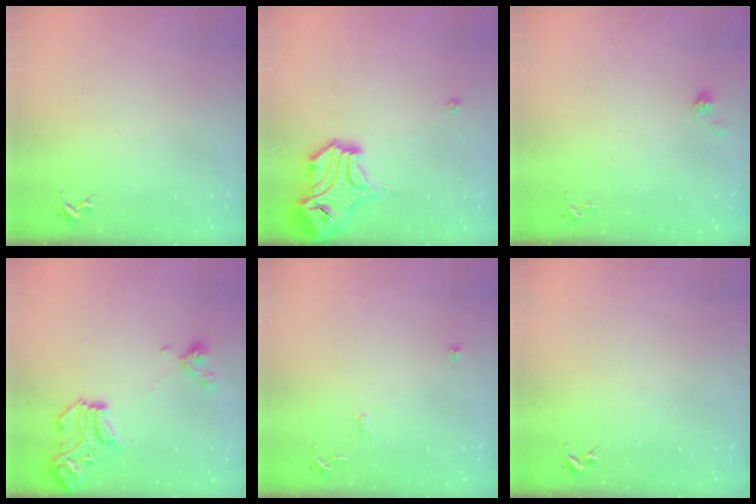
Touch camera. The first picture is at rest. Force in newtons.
{"total": 18.1, "press": 17.9, "slide": 2.0}
{"total": 5.9, "press": 5.9, "slide": 0.5}
{"total": 14.9, "press": 14.8, "slide": 1.2}
{"total": 7.1, "press": 7.1, "slide": 0.7}
{"total": 0.0}